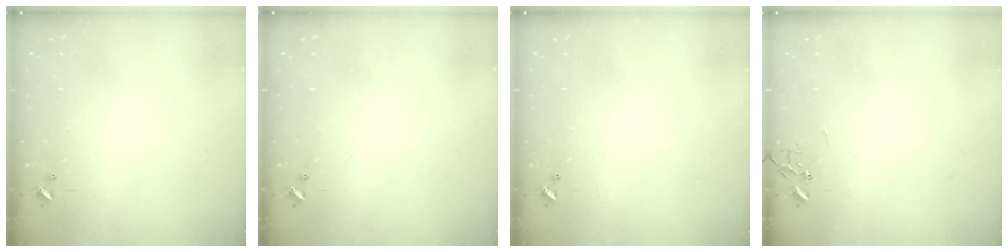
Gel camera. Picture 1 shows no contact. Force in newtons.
{"total": 0.0}
{"total": 0.0}
{"total": 0.0}